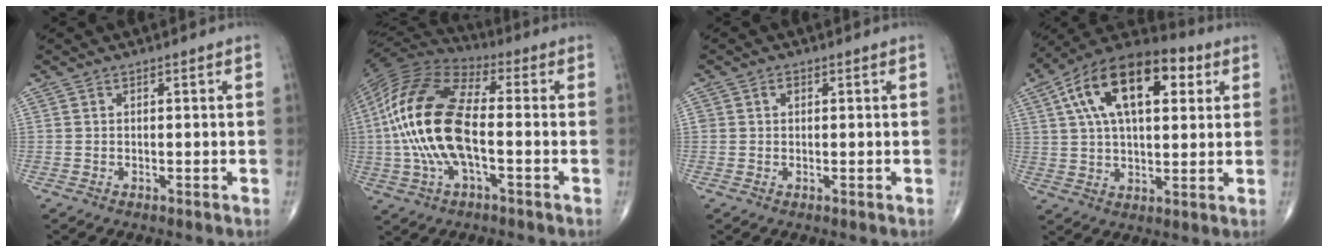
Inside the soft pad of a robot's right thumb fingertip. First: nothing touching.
{"total": 20.1, "force": [-1.5, 8.9, 18.0], "torque": [-0.381, 0.026, -0.033]}
{"total": 1.1, "force": [0.3, 0.9, 0.6], "torque": [-0.003, 0.002, 0.003]}
{"total": 20.2, "force": [6.8, 10.3, 16.1], "torque": [-0.255, 0.015, 0.105]}